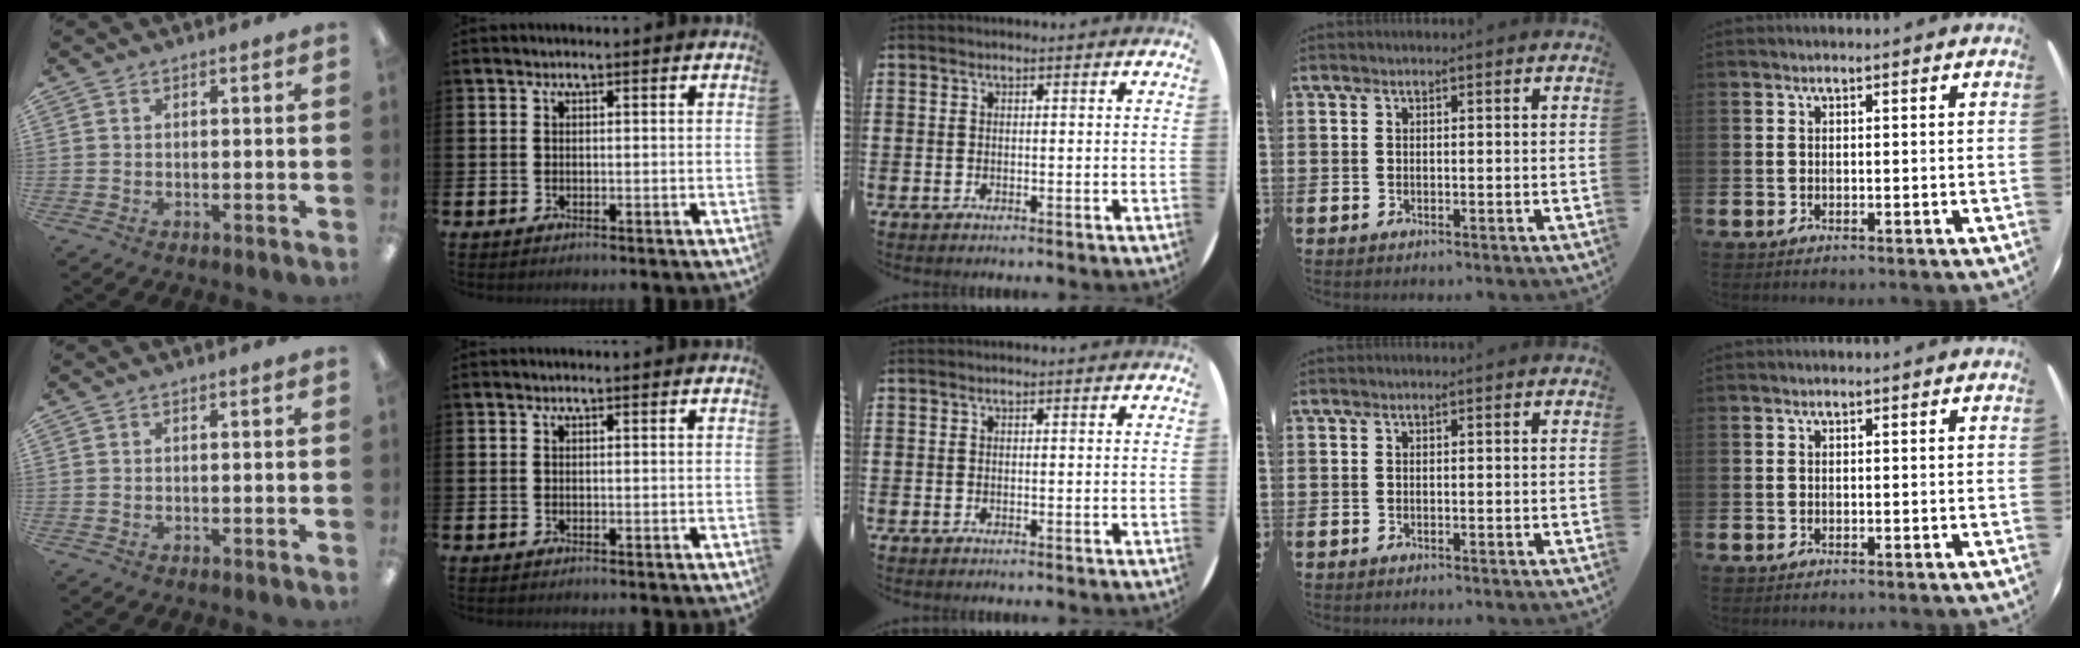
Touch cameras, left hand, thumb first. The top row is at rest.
{}